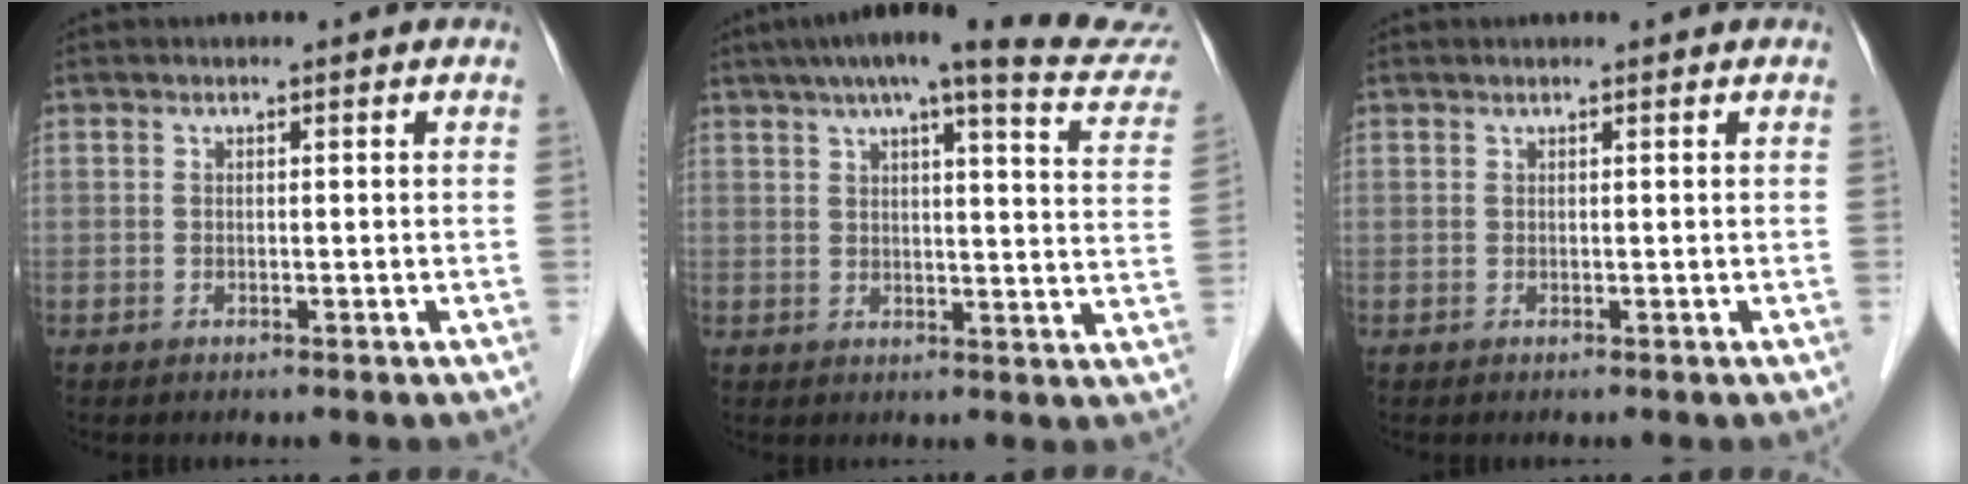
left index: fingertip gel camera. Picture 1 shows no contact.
{"total": 22.3, "force": [19.0, 1.6, 11.6], "torque": [-0.158, -0.011, 0.218]}
{"total": 0.0}